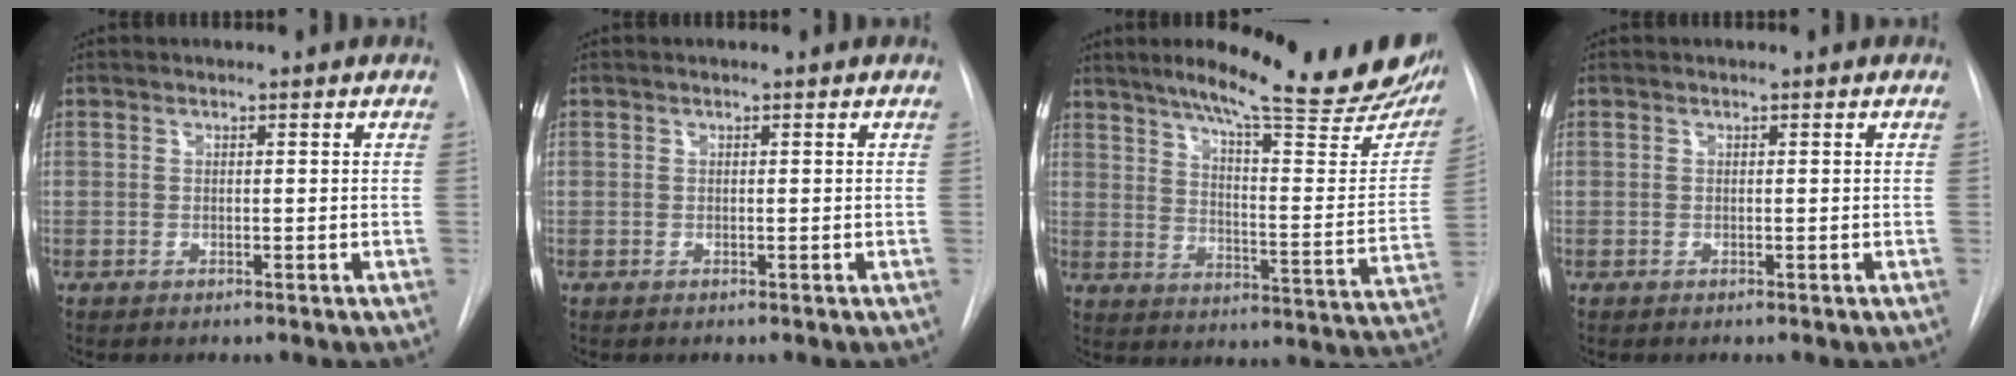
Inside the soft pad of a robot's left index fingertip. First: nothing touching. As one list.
[{"total": 0.0}, {"total": 27.1, "force": [21.7, 3.6, 15.9], "torque": [-0.214, -0.057, 0.275]}, {"total": 0.0}]